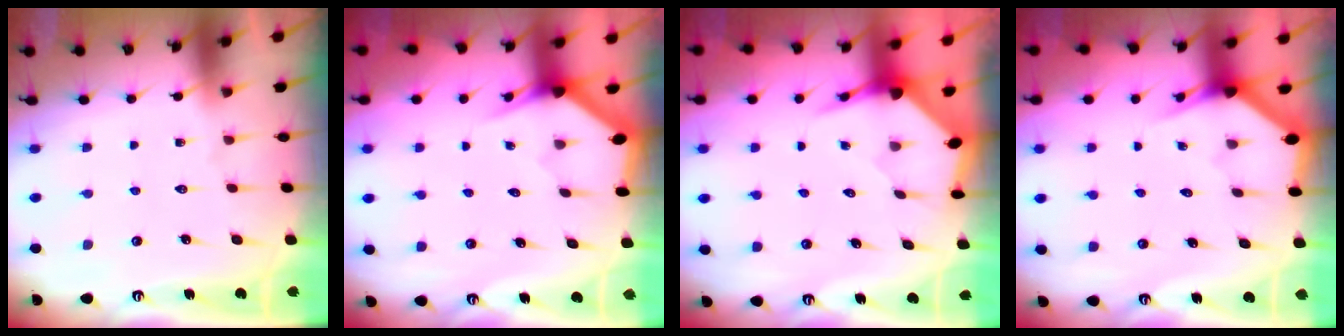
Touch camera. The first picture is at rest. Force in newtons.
{"total": 3.2, "press": 3.2, "slide": 0.1}
{"total": 3.4, "press": 3.4, "slide": 0.4}
{"total": 3.0, "press": 3.0, "slide": 0.1}